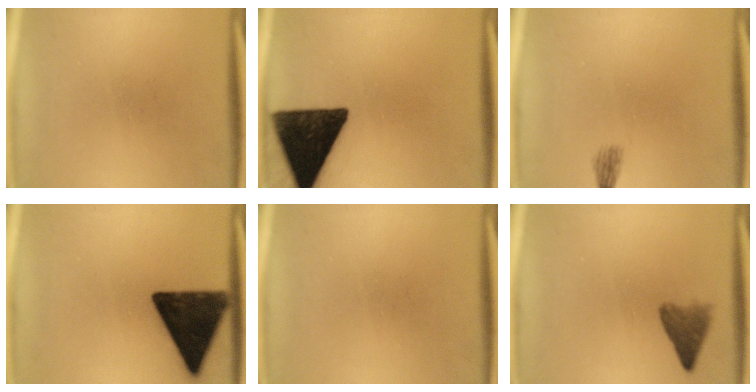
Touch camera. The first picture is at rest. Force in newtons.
{"total": 16.8}
{"total": 1.4}
{"total": 16.1}
{"total": 0.0}
{"total": 3.5}